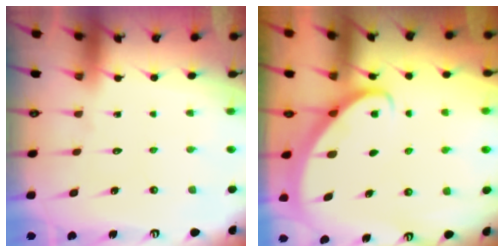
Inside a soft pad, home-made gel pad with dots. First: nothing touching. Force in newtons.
{"total": 2.7, "press": 2.7, "slide": 0.2}